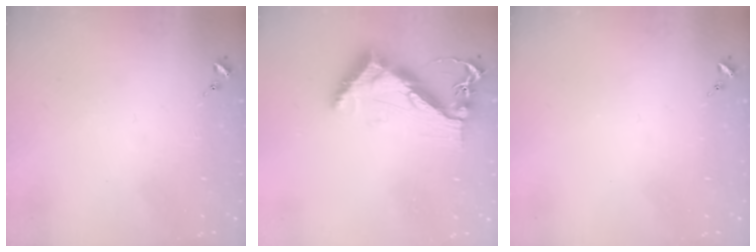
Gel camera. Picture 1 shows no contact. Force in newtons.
{"total": 11.1, "press": 11.0, "slide": 1.3}
{"total": 0.0}